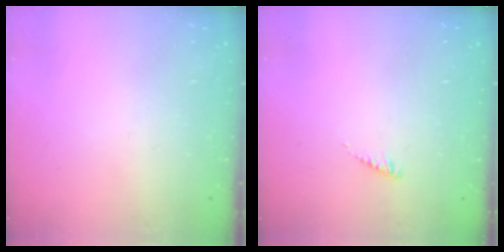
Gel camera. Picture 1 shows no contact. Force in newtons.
{"total": 1.4, "press": 1.4, "slide": 0.2}